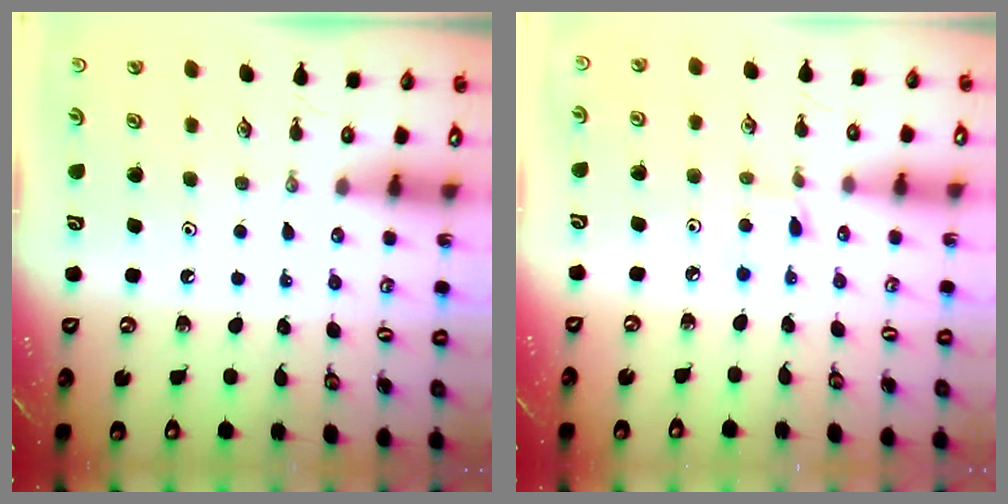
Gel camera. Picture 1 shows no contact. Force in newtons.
{"total": 2.2, "press": 2.2, "slide": 0.3}